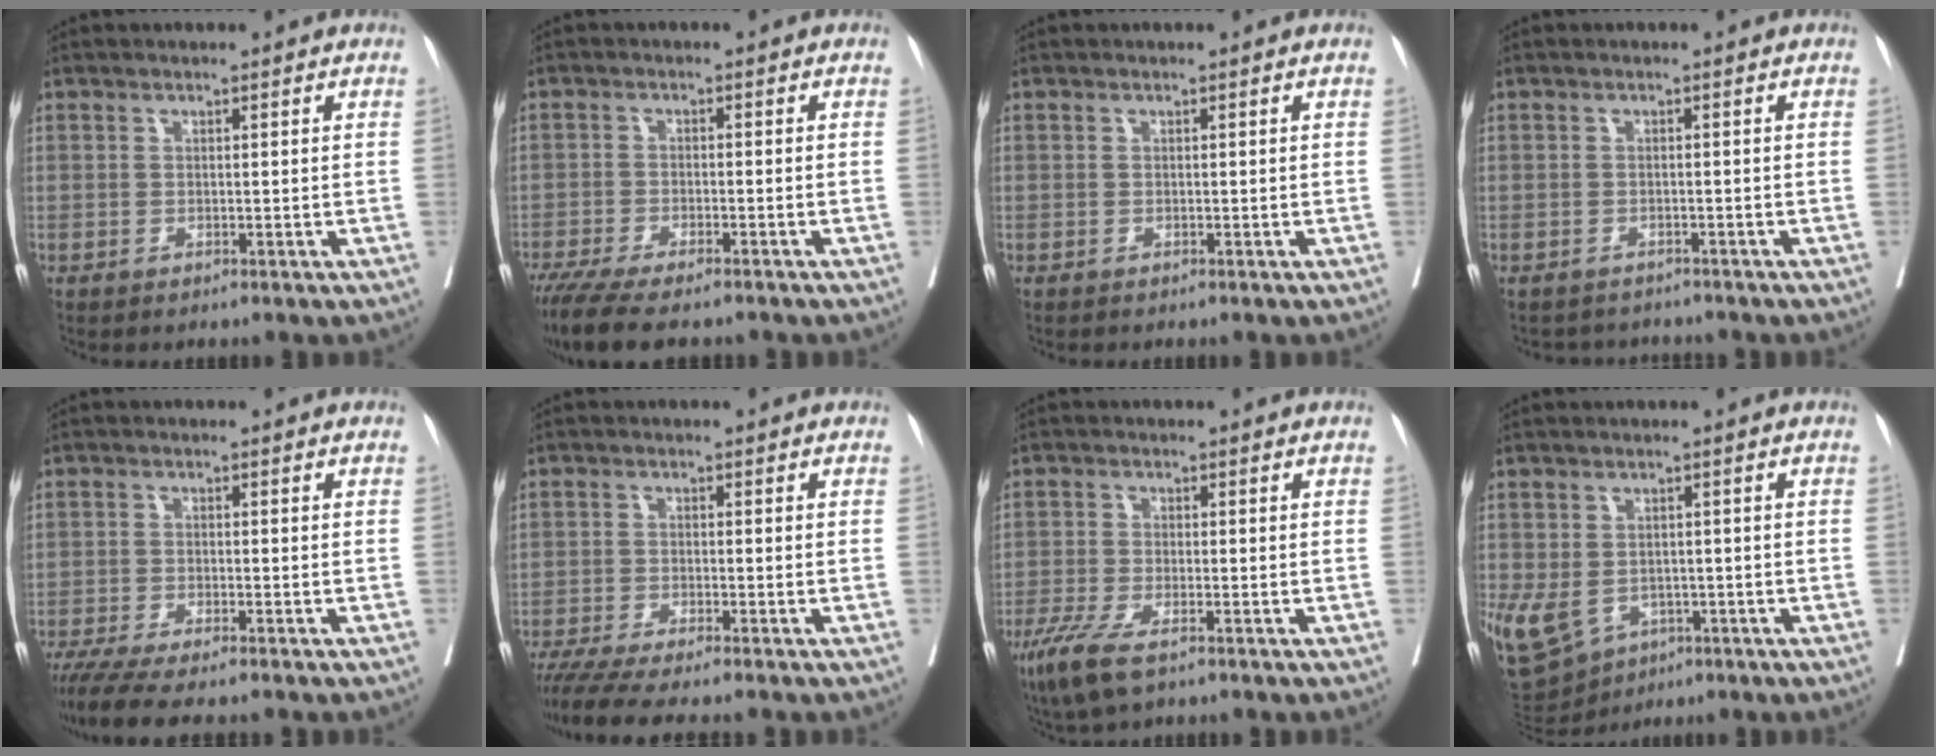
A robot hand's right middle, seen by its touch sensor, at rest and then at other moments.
{"total": 10.9, "force": [-9.0, 2.2, 5.8], "torque": [-0.088, -0.015, -0.141]}
{"total": 0.0}
{"total": 3.8, "force": [-3.7, 1.0, -0.1], "torque": [0.007, -0.001, -0.051]}
{"total": 9.1, "force": [-7.7, 0.8, 4.8], "torque": [-0.068, -0.017, -0.123]}
{"total": 8.3, "force": [-7.2, -0.2, 4.2], "torque": [-0.054, -0.020, -0.117]}
{"total": 6.8, "force": [-4.3, 1.7, 4.9], "torque": [-0.098, -0.017, -0.074]}
{"total": 16.1, "force": [-5.7, 12.9, 7.9], "torque": [-0.206, -0.001, -0.071]}